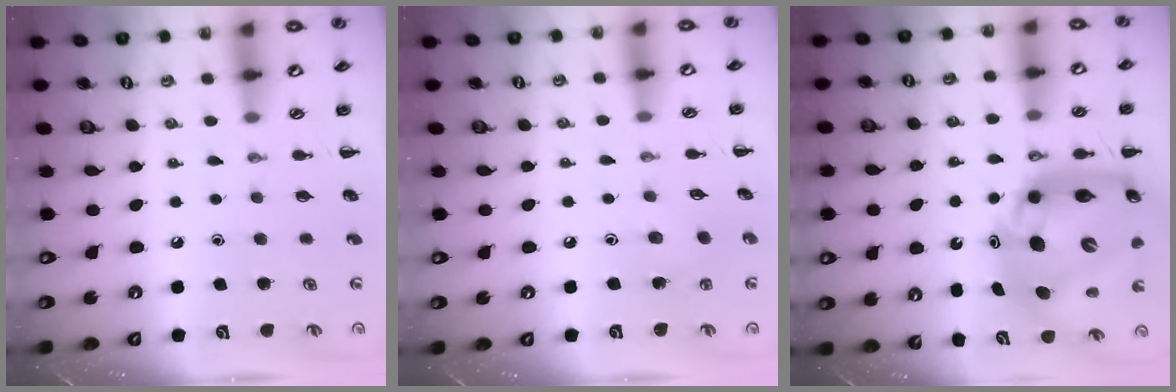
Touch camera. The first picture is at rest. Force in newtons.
{"total": 3.8, "press": 3.7, "slide": 1.1}
{"total": 16.4, "press": 15.7, "slide": 4.7}